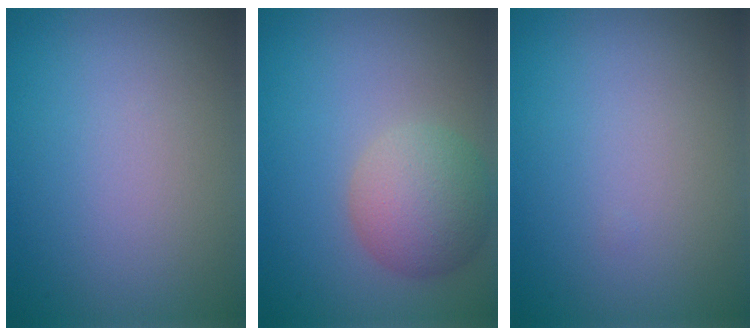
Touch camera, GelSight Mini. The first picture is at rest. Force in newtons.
{"total": 4.9, "press": 4.9, "slide": 0.4}
{"total": 0.0}